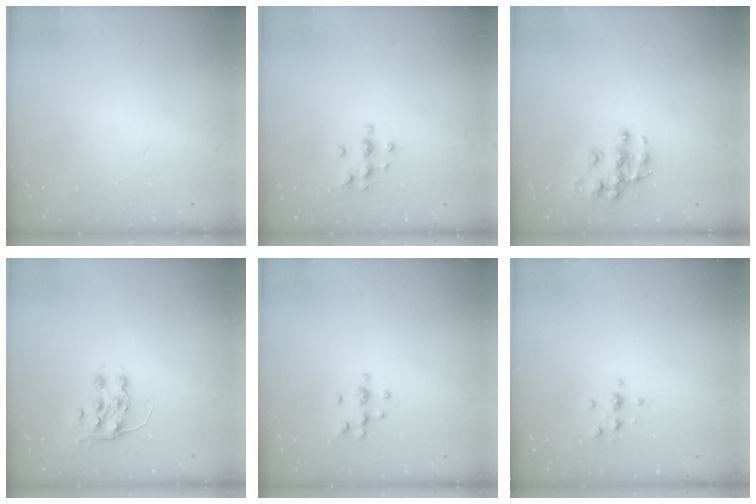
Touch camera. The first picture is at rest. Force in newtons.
{"total": 6.3, "press": 6.2, "slide": 0.7}
{"total": 10.0, "press": 10.0, "slide": 0.6}
{"total": 7.6, "press": 7.5, "slide": 0.9}
{"total": 5.5, "press": 5.2, "slide": 1.6}
{"total": 2.3, "press": 2.3, "slide": 0.2}